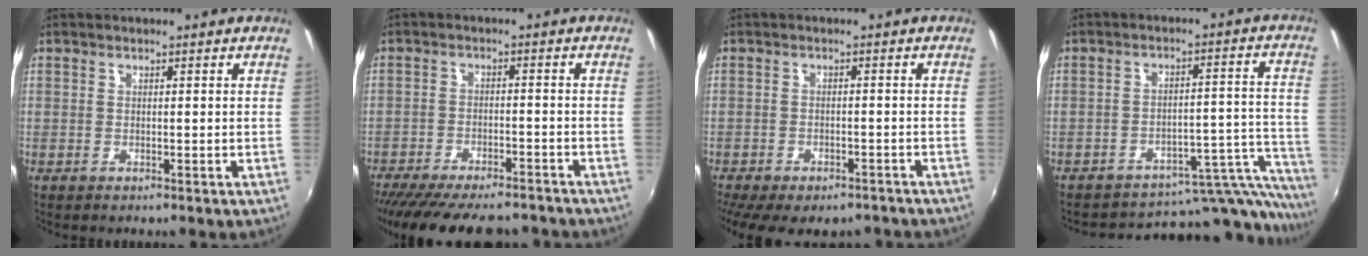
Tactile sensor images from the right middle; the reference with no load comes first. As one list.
[{"total": 18.5, "force": [-15.6, 5.2, 8.5], "torque": [-0.174, -0.031, -0.224]}, {"total": 12.6, "force": [-9.9, 4.8, 6.2], "torque": [-0.134, -0.039, -0.138]}, {"total": 17.0, "force": [-14.9, 5.3, 6.0], "torque": [-0.064, 0.024, -0.183]}]